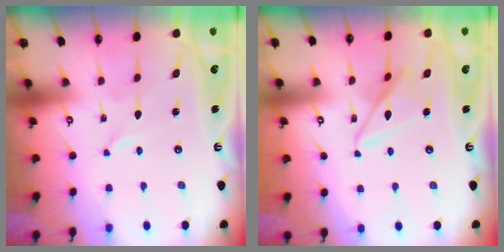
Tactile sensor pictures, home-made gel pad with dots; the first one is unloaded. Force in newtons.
{"total": 10.9, "press": 10.9, "slide": 0.9}